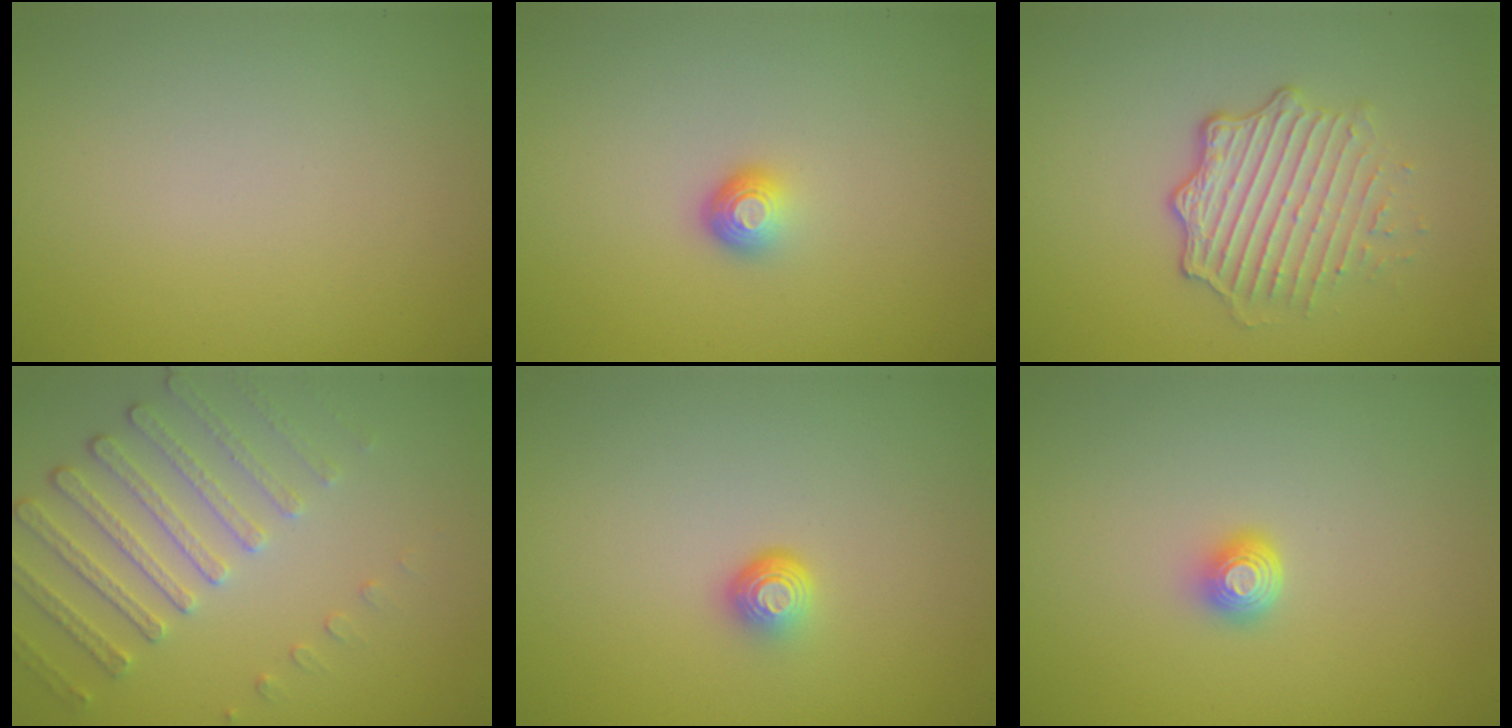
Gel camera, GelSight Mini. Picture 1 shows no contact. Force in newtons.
{"total": 1.5, "press": 1.1, "slide": 1.1}
{"total": 4.7, "press": 3.3, "slide": 3.3}
{"total": 4.5, "press": 3.5, "slide": 2.9}
{"total": 1.5, "press": 0.9, "slide": 1.2}
{"total": 1.8, "press": 1.3, "slide": 1.3}